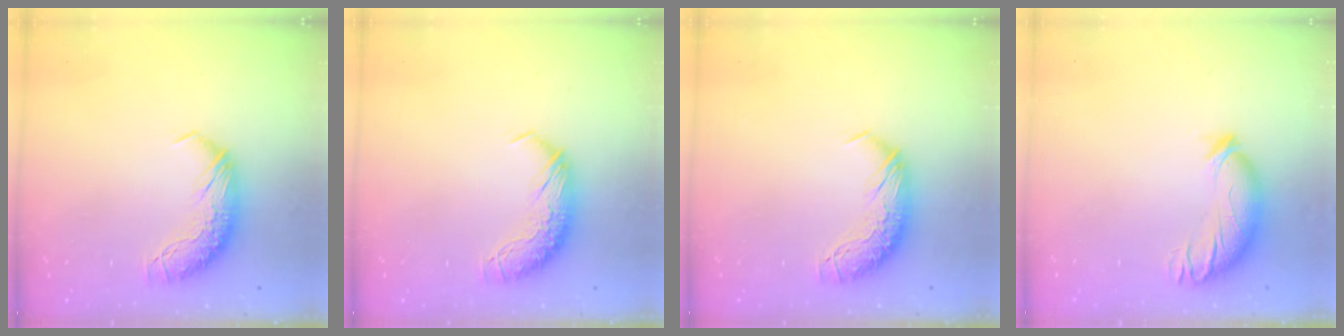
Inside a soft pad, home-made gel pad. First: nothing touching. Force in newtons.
{"total": 0.0}
{"total": 0.0}
{"total": 3.4, "press": 3.1, "slide": 1.3}